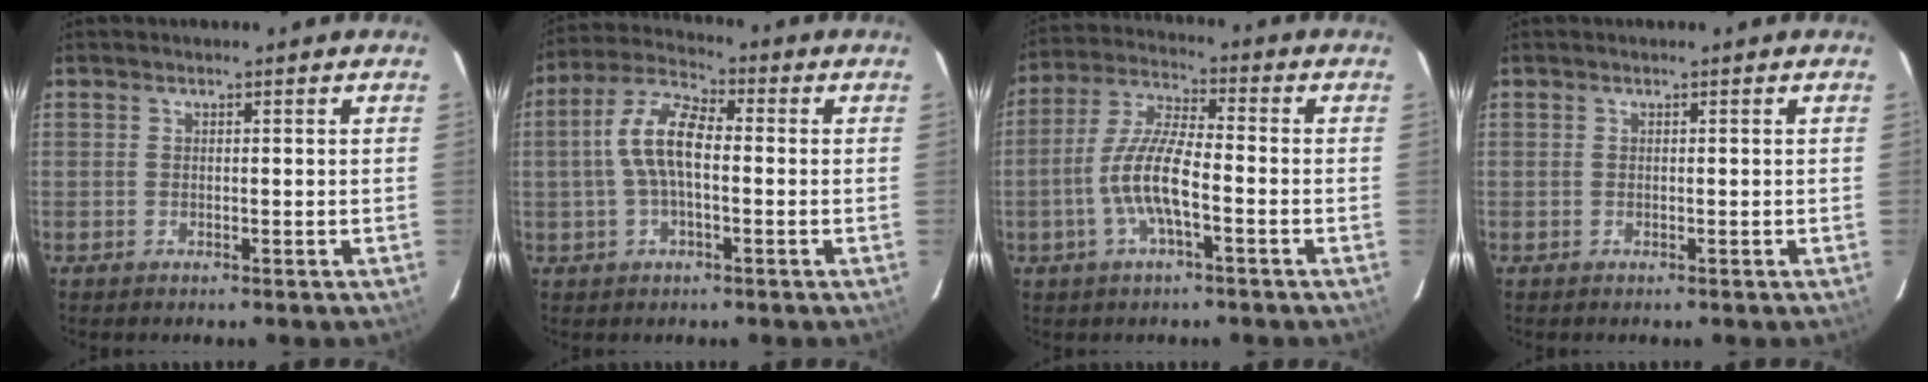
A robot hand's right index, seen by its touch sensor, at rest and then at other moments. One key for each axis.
{"total": 9.2, "fx": -0.5, "fy": 3.9, "fz": 8.3, "tx": -0.174, "ty": 0.020, "tz": -0.014}
{"total": 10.4, "fx": -3.4, "fy": 2.5, "fz": 9.5, "tx": -0.201, "ty": 0.005, "tz": -0.067}
{"total": 0.0}